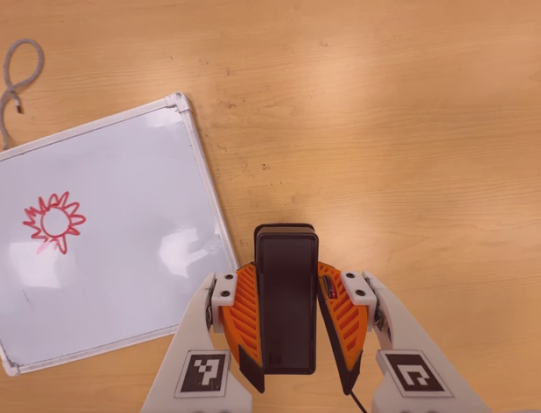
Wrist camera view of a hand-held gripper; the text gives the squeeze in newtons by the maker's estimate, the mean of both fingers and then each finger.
{"total": 6.8, "left": 5.5, "right": 8.0}